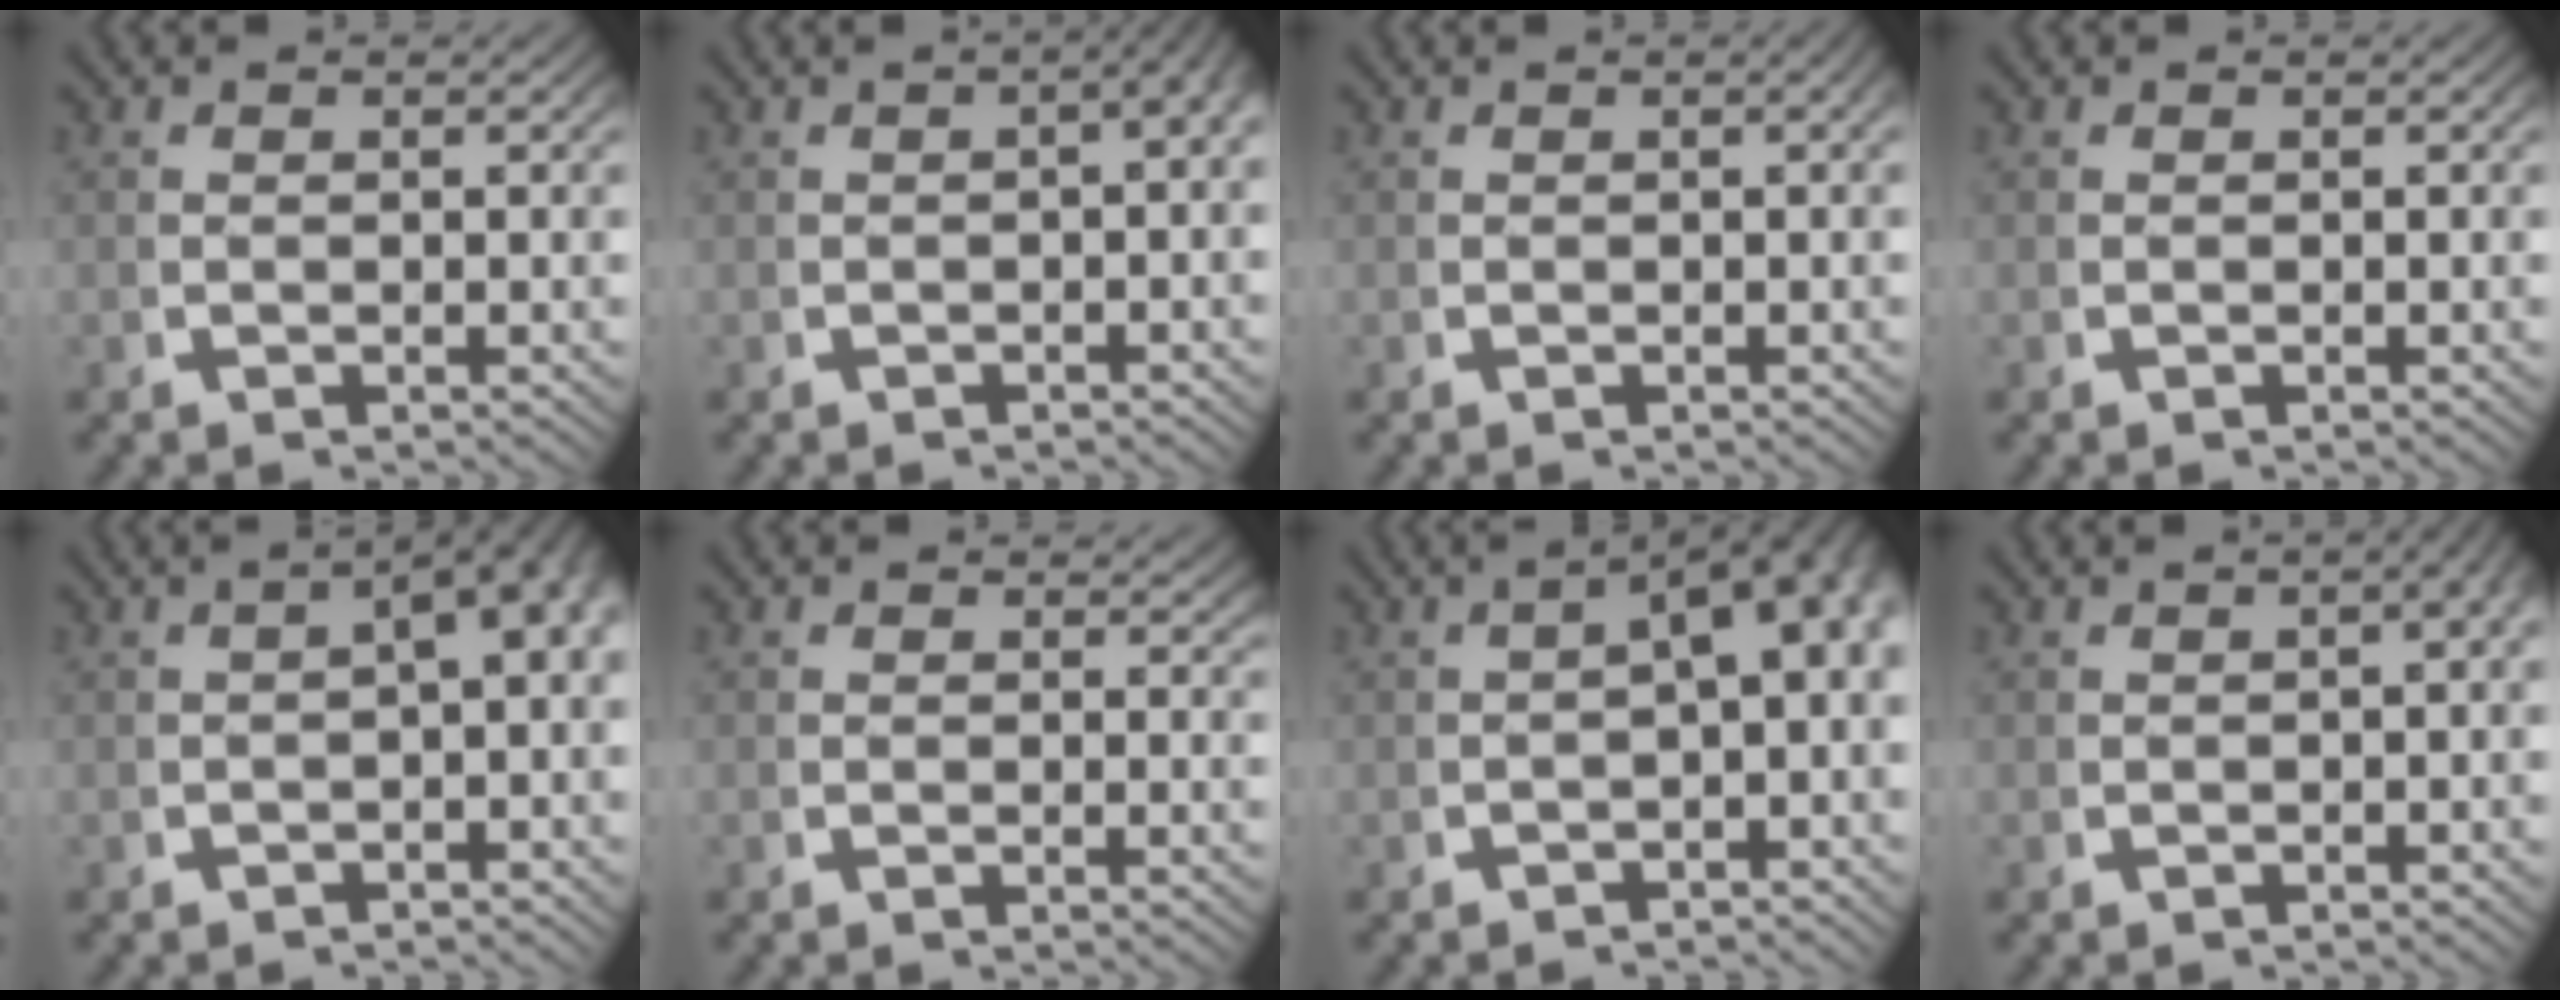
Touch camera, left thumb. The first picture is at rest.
{"total": 6.1, "force": [1.2, 3.6, 4.8], "torque": [-0.037, 0.041, -0.006]}
{"total": 0.9, "force": [-0.1, 0.2, 0.9], "torque": [-0.012, 0.004, -0.001]}
{"total": 0.0}
{"total": 5.6, "force": [0.0, 2.7, 4.9], "torque": [-0.054, 0.013, -0.006]}
{"total": 1.5, "force": [1.1, 0.8, 0.6], "torque": [-0.004, -0.002, 0.011]}
{"total": 8.0, "force": [0.2, 4.0, 6.9], "torque": [-0.075, 0.014, -0.007]}
{"total": 5.5, "force": [1.0, 2.9, 4.5], "torque": [-0.035, 0.036, -0.005]}